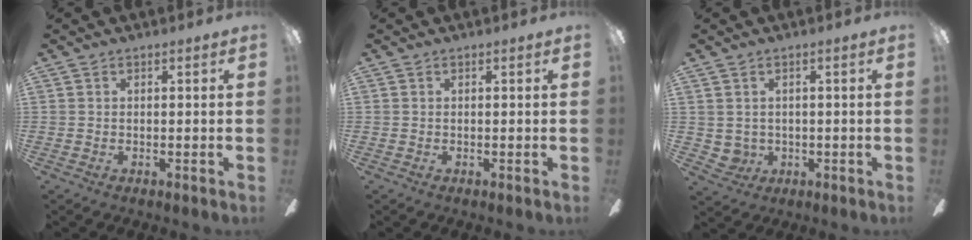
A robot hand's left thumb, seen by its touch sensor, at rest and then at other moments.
{"total": 0.0}
{"total": 3.1, "force": [1.2, 2.8, 0.4], "torque": [-0.025, -0.002, 0.022]}